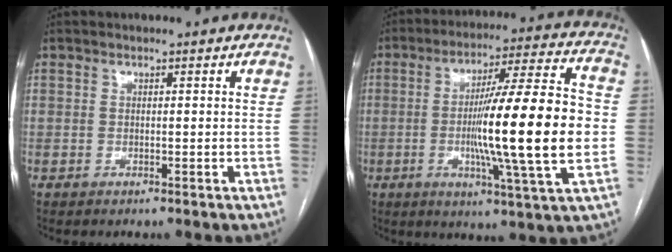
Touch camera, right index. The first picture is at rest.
{"total": 20.7, "force": [-2.1, -0.2, 20.5], "torque": [-0.316, 0.000, -0.042]}